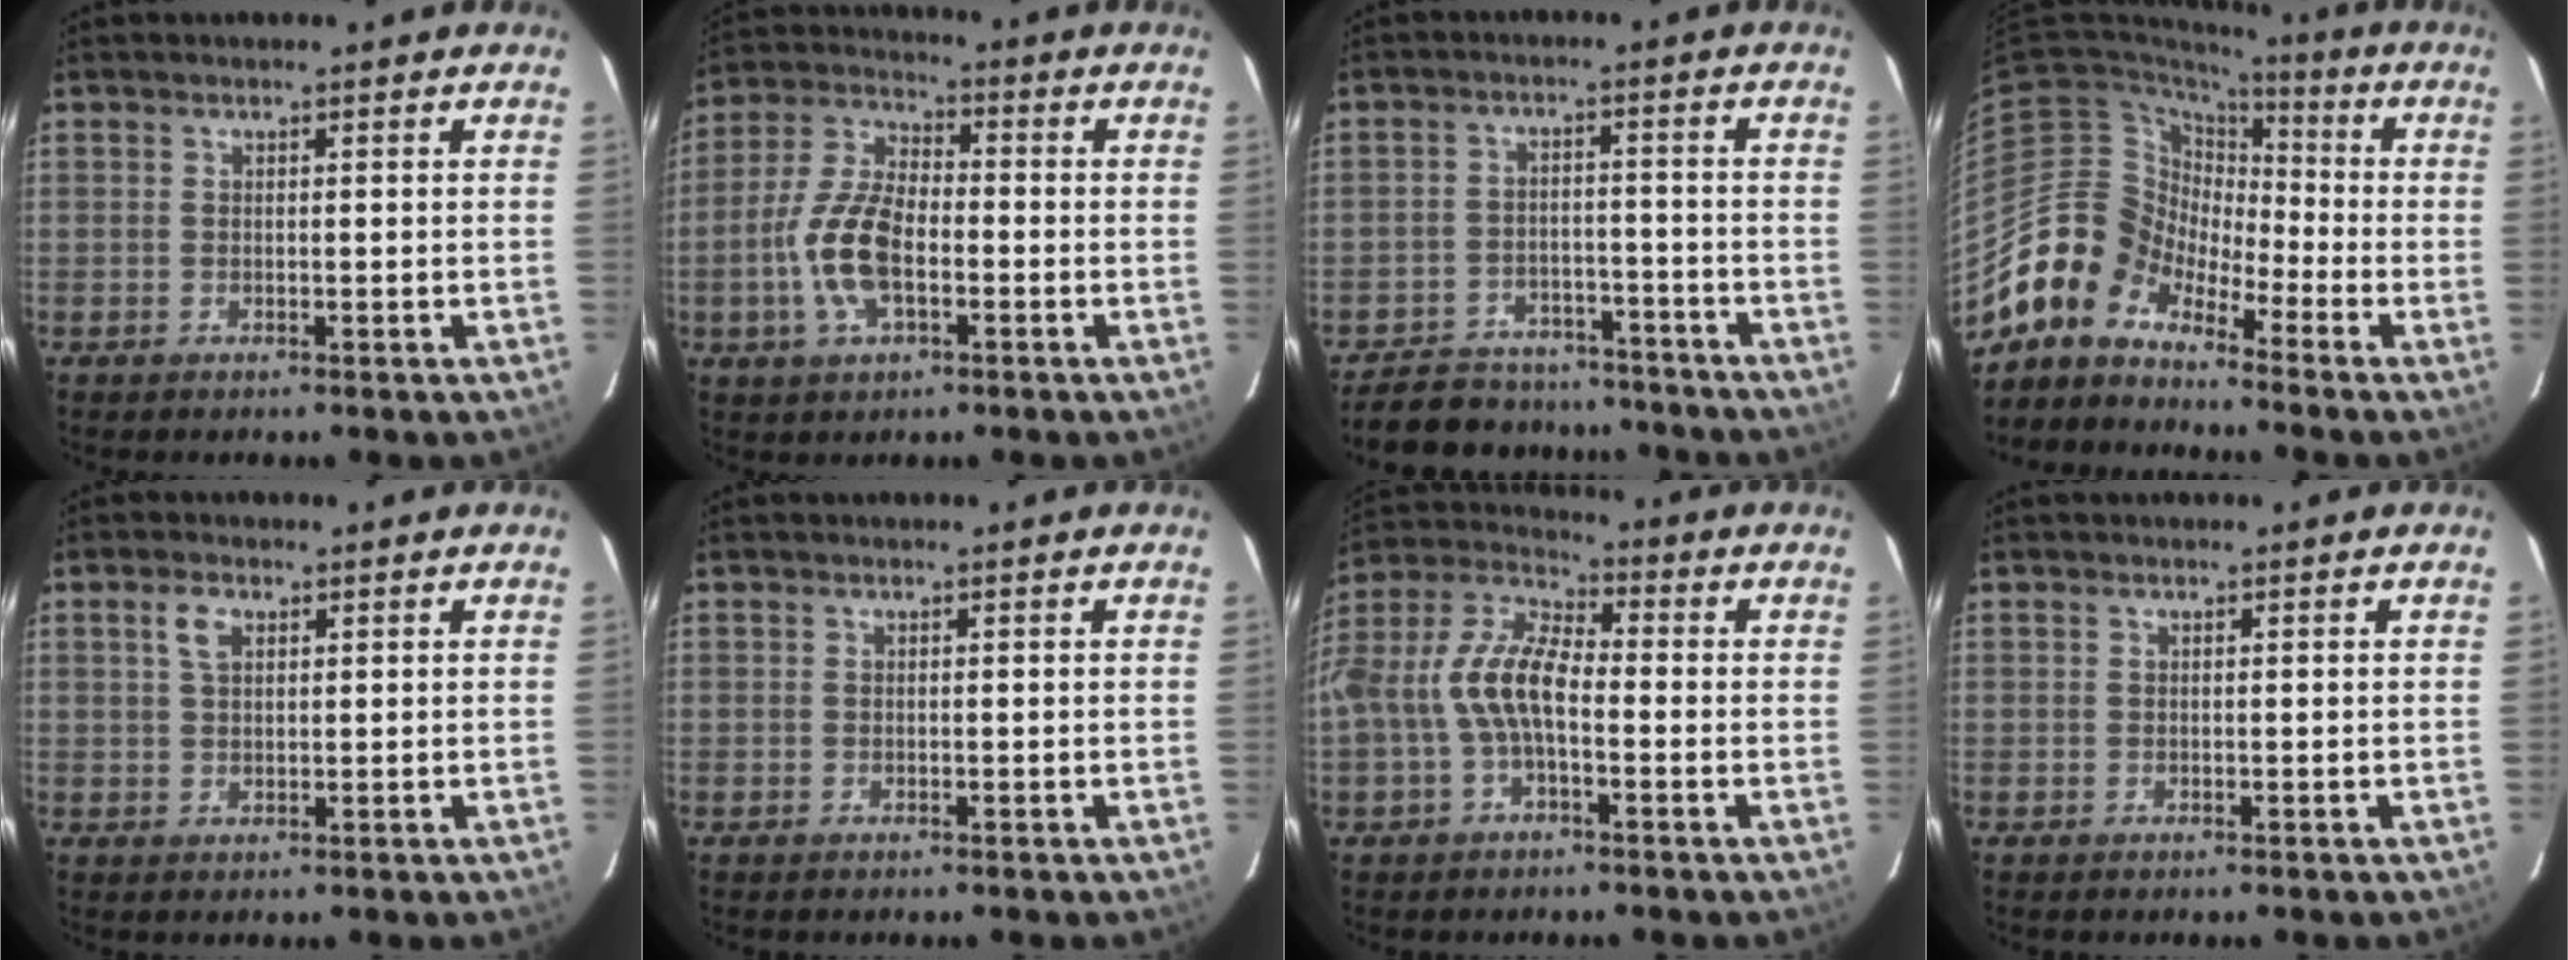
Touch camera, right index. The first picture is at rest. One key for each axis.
{"total": 12.0, "fx": -3.2, "fy": 5.8, "fz": 10.0, "tx": -0.216, "ty": 0.007, "tz": -0.063}
{"total": 16.6, "fx": -14.3, "fy": 7.0, "fz": 4.7, "tx": -0.122, "ty": 0.026, "tz": -0.193}
{"total": 10.3, "fx": -7.9, "fy": 6.5, "fz": 0.8, "tx": -0.019, "ty": 0.038, "tz": -0.167}
{"total": 3.0, "fx": 1.3, "fy": 1.8, "fz": 2.1, "tx": -0.040, "ty": 0.008, "tz": 0.024}
{"total": 0.0}
{"total": 11.4, "fx": -2.3, "fy": 5.1, "fz": 9.9, "tx": -0.211, "ty": 0.016, "tz": -0.046}
{"total": 0.0}